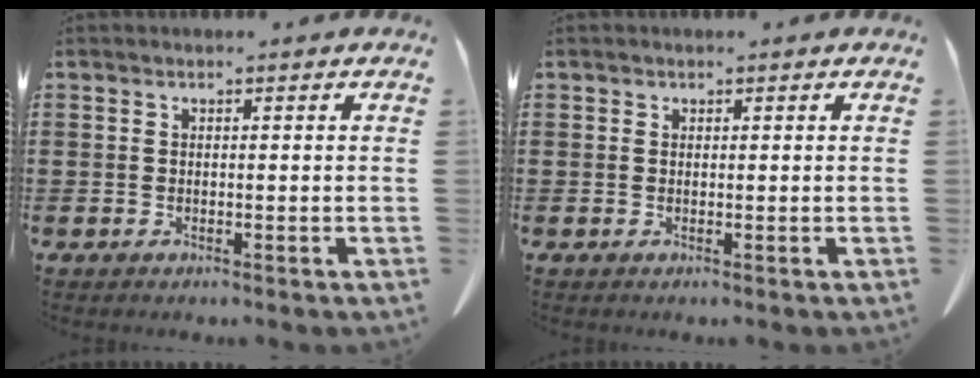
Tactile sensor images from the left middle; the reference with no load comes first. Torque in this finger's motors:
{"motor_torque": [-0.12, 0.01, 0.00, 0.00]}